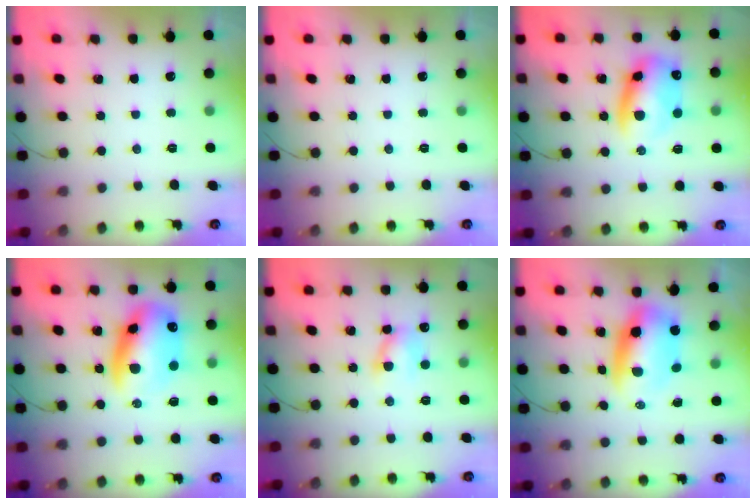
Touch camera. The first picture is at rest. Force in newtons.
{"total": 0.0}
{"total": 11.1, "press": 10.9, "slide": 2.3}
{"total": 16.2, "press": 15.7, "slide": 4.1}
{"total": 6.5, "press": 6.5, "slide": 0.6}
{"total": 8.6, "press": 8.3, "slide": 2.2}